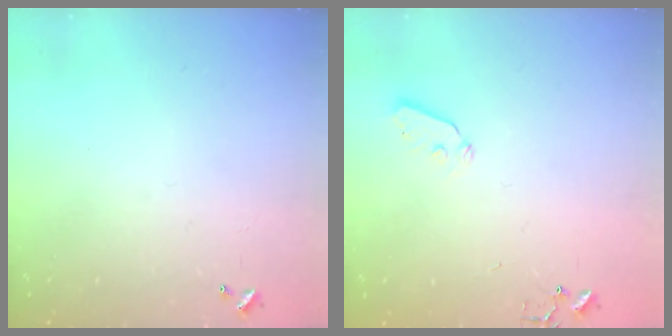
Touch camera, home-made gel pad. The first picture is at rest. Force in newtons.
{"total": 3.8, "press": 3.7, "slide": 0.7}